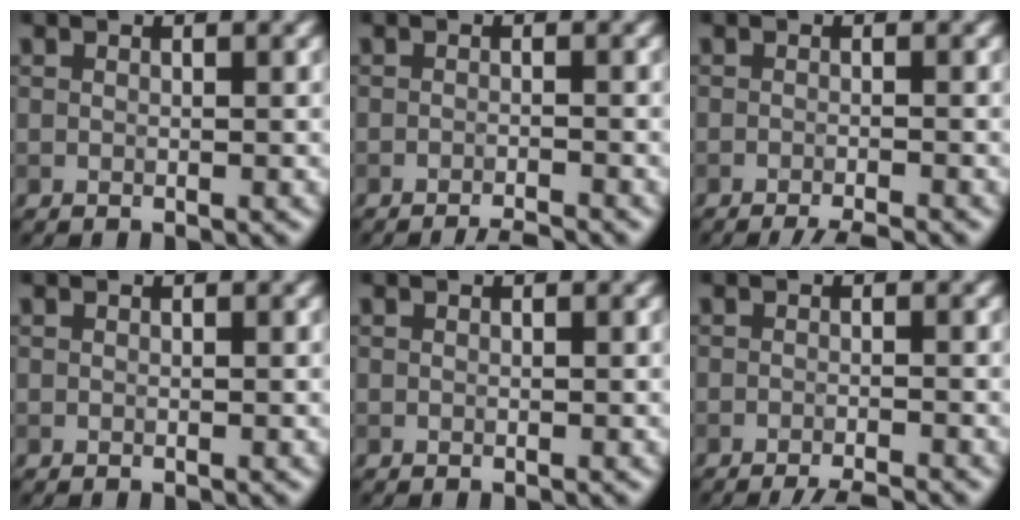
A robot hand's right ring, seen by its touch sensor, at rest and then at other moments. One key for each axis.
{"total": 2.4, "fx": -2.1, "fy": 0.2, "fz": 1.3, "tx": -0.015, "ty": -0.002, "tz": -0.038}
{"total": 3.2, "fx": -2.5, "fy": 0.4, "fz": 1.9, "tx": -0.026, "ty": -0.003, "tz": -0.044}
{"total": 0.0}
{"total": 0.0}
{"total": 3.5, "fx": -3.0, "fy": 0.4, "fz": 1.9, "tx": -0.026, "ty": -0.006, "tz": -0.049}